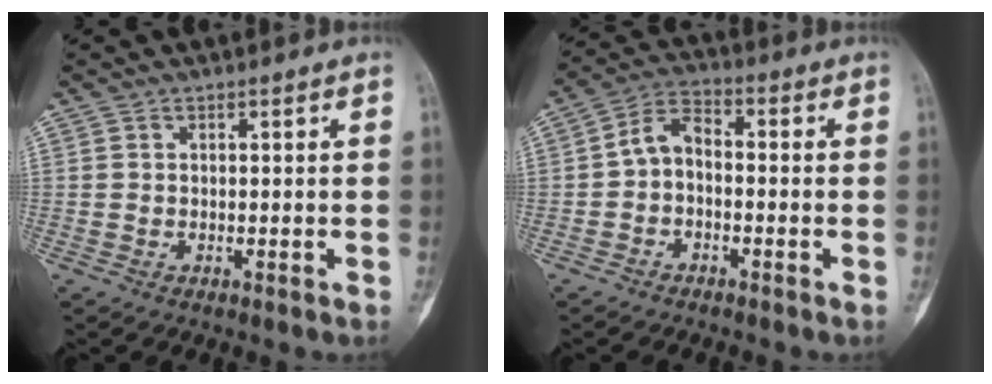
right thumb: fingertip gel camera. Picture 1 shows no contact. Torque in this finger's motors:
{"motor_torque": [0.00, 0.13, 0.53, 0.04, 0.08]}